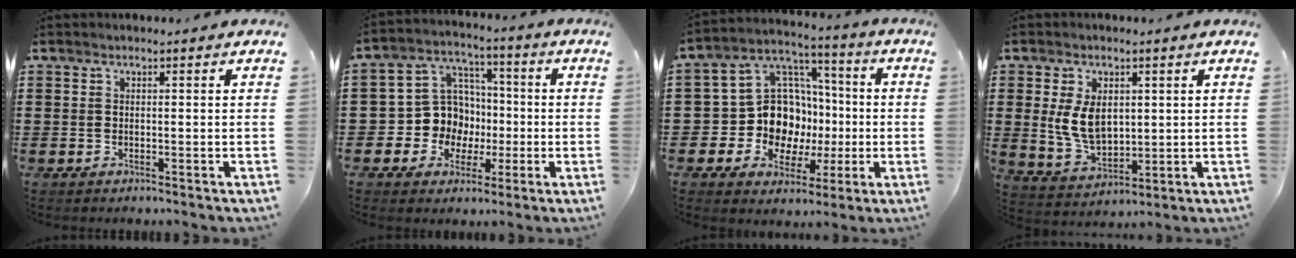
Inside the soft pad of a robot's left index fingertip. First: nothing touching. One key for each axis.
{"total": 9.4, "fx": -0.6, "fy": 9.1, "fz": 2.2, "tx": -0.088, "ty": 0.006, "tz": -0.004}
{"total": 12.5, "fx": -1.8, "fy": 11.4, "fz": 4.9, "tx": -0.123, "ty": 0.006, "tz": -0.025}
{"total": 7.3, "fx": 1.7, "fy": 4.8, "fz": 5.3, "tx": -0.131, "ty": 0.005, "tz": 0.028}